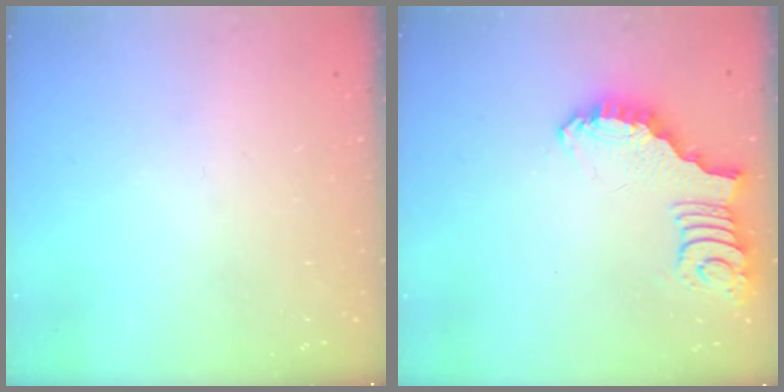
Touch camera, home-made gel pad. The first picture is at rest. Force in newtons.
{"total": 2.6, "press": 2.6, "slide": 0.3}